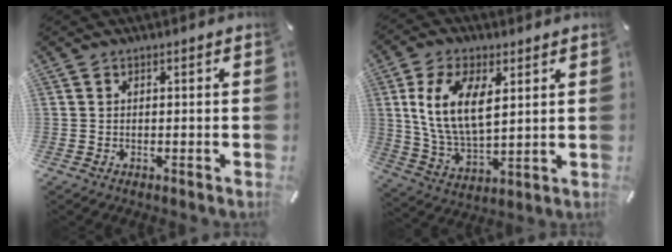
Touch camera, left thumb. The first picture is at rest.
{"total": 12.5, "force": [4.3, 6.9, 9.5], "torque": [-0.216, -0.005, 0.076]}